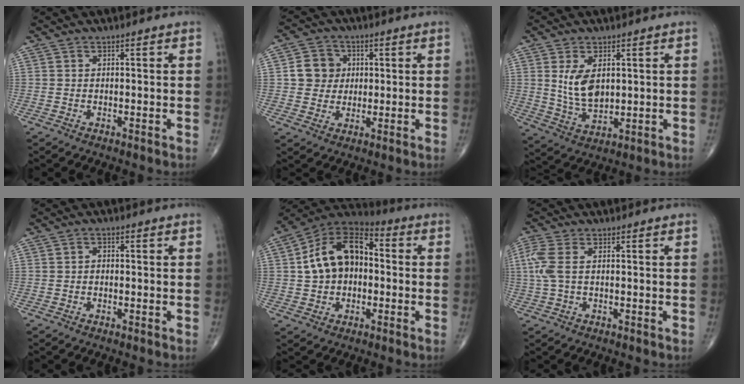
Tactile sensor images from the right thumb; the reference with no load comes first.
{"total": 6.7, "force": [1.0, 6.2, 2.4], "torque": [-0.009, 0.002, 0.012]}
{"total": 8.1, "force": [1.9, 4.6, 6.3], "torque": [-0.107, -0.017, 0.052]}
{"total": 1.0, "force": [-0.2, 0.7, 0.6], "torque": [-0.007, 0.004, -0.004]}
{"total": 14.8, "force": [0.6, 10.2, 10.7], "torque": [-0.160, 0.037, -0.003]}
{"total": 5.2, "force": [0.8, 2.3, 4.5], "torque": [-0.146, 0.014, 0.017]}